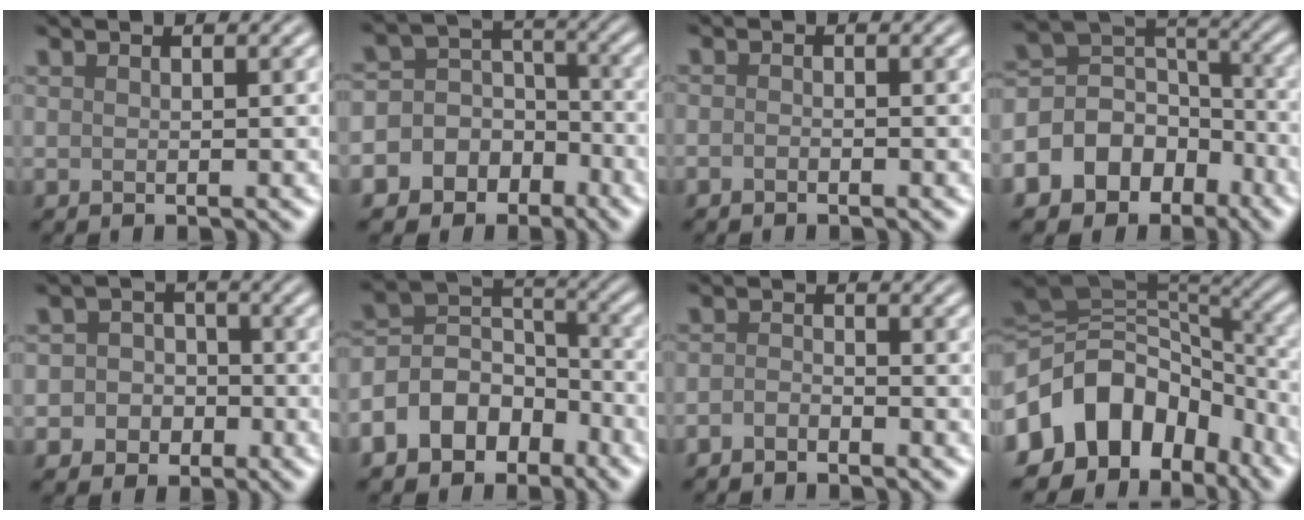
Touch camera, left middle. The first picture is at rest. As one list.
[{"total": 9.8, "force": [-5.0, 8.2, 1.9], "torque": [-0.039, 0.006, -0.094]}, {"total": 0.7, "force": [-0.5, 0.3, 0.4], "torque": [-0.006, -0.001, -0.012]}, {"total": 8.7, "force": [-4.4, 6.6, 3.4], "torque": [-0.066, 0.018, -0.091]}, {"total": 4.4, "force": [-1.4, 4.0, 1.0], "torque": [0.013, 0.011, -0.041]}, {"total": 7.4, "force": [-4.2, 5.0, 3.4], "torque": [-0.059, 0.007, -0.092]}, {"total": 1.4, "force": [-1.2, 0.5, 0.5], "torque": [-0.011, 0.002, -0.028]}, {"total": 12.8, "force": [-4.3, 9.4, 7.6], "torque": [-0.153, 0.012, -0.088]}]